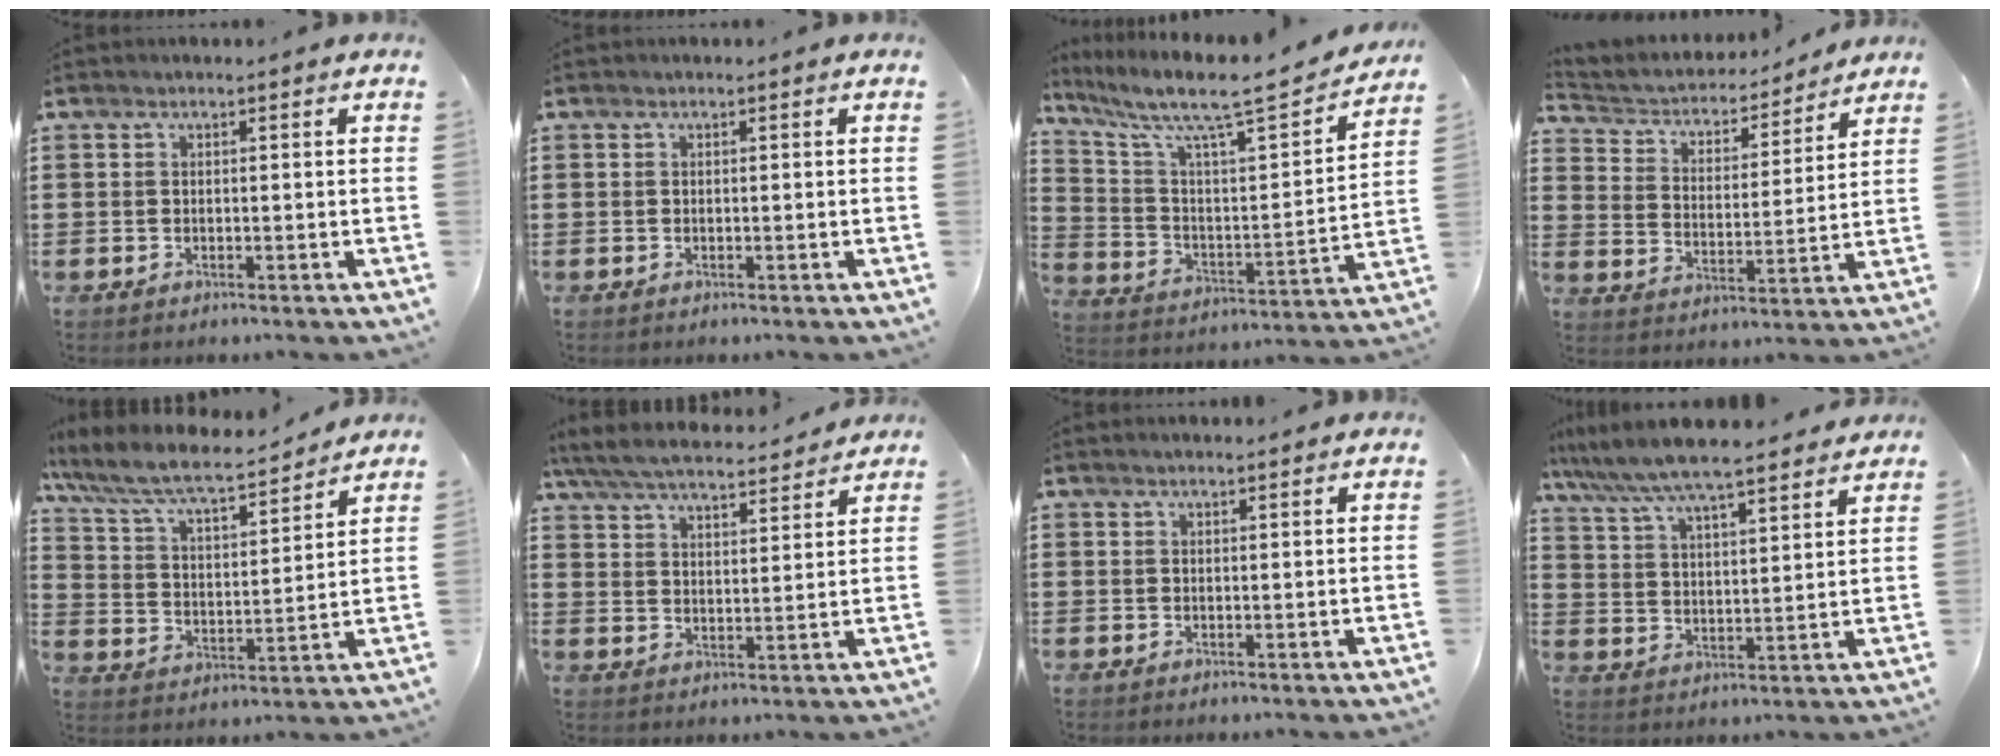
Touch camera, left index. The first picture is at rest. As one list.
[{"total": 0.0}, {"total": 8.6, "force": [7.0, 1.0, 4.8], "torque": [-0.127, -0.055, 0.110]}, {"total": 3.9, "force": [3.6, 1.2, 0.7], "torque": [-0.037, -0.029, 0.055]}, {"total": 7.6, "force": [6.8, 1.0, 3.3], "torque": [-0.094, -0.042, 0.111]}, {"total": 6.2, "force": [5.8, 0.8, 1.9], "torque": [-0.062, -0.029, 0.101]}, {"total": 0.8, "force": [0.7, 0.0, 0.4], "torque": [-0.009, 0.000, 0.014]}, {"total": 7.0, "force": [6.5, 0.3, 2.6], "torque": [-0.078, -0.032, 0.111]}]